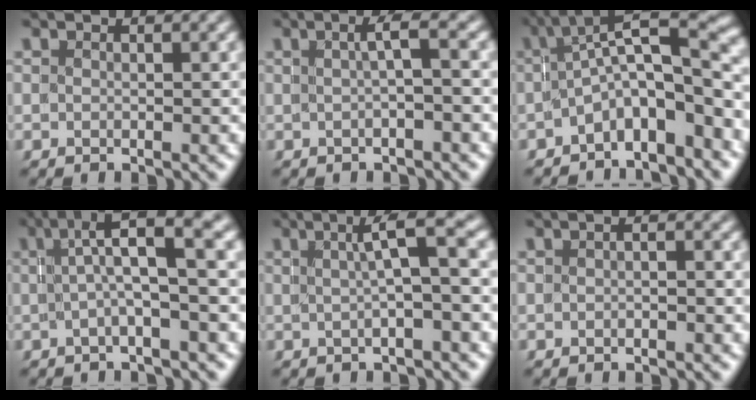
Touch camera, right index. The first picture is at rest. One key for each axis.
{"total": 1.6, "fx": -0.2, "fy": -0.3, "fz": 1.5, "tx": -0.018, "ty": 0.003, "tz": 0.001}
{"total": 8.1, "fx": -1.2, "fy": 3.8, "fz": 7.0, "tx": -0.083, "ty": 0.006, "tz": -0.021}
{"total": 4.2, "fx": 0.7, "fy": 0.7, "fz": 4.1, "tx": -0.051, "ty": 0.014, "tz": 0.009}
{"total": 3.0, "fx": 0.4, "fy": -0.7, "fz": 2.9, "tx": -0.029, "ty": 0.013, "tz": 0.008}
{"total": 0.7, "fx": -0.4, "fy": 0.5, "fz": 0.4, "tx": 0.003, "ty": 0.008, "tz": -0.013}